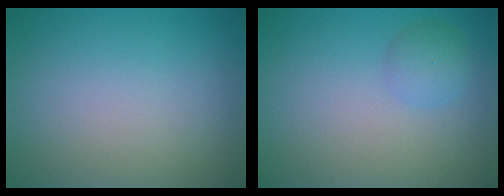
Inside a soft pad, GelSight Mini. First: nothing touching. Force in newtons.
{"total": 1.8, "press": 1.8, "slide": 0.0}